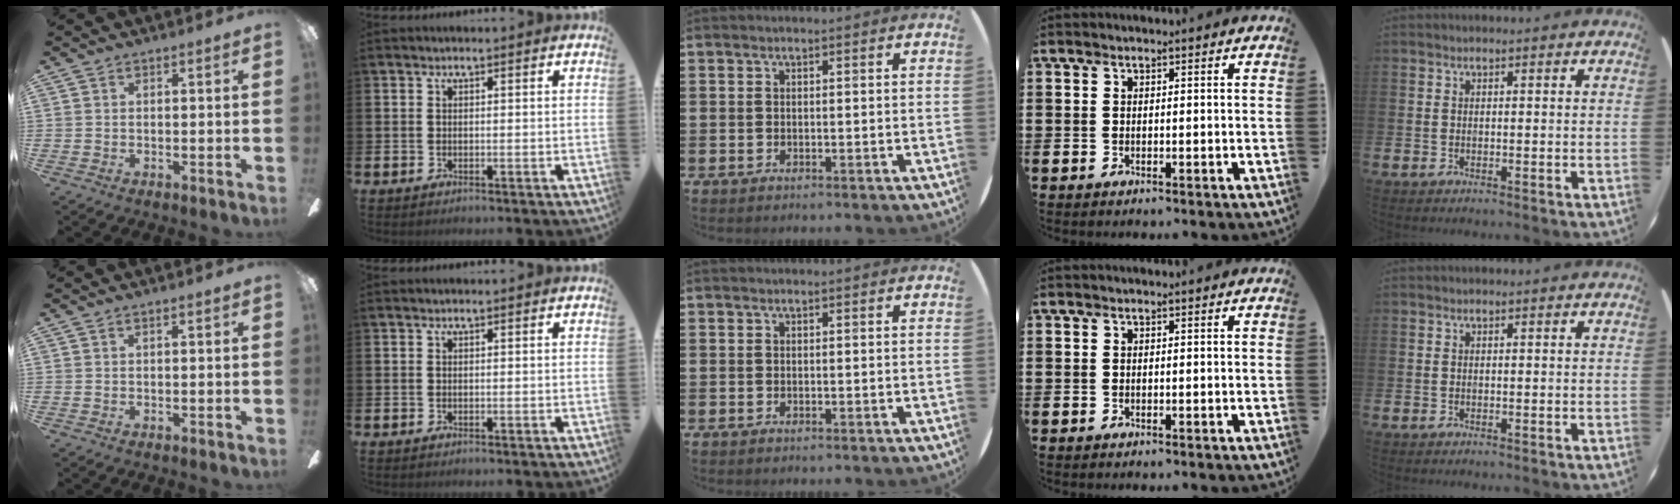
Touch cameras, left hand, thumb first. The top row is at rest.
{}